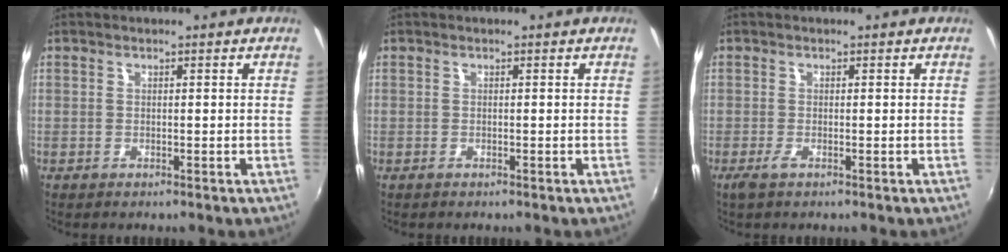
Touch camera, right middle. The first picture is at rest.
{"total": 0.0}
{"total": 1.5, "force": [-0.9, 0.1, 1.3], "torque": [-0.026, -0.006, -0.017]}